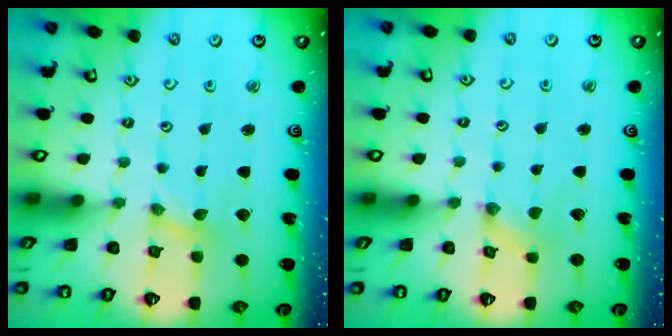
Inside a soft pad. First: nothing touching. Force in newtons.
{"total": 0.9, "press": 0.9, "slide": 0.2}